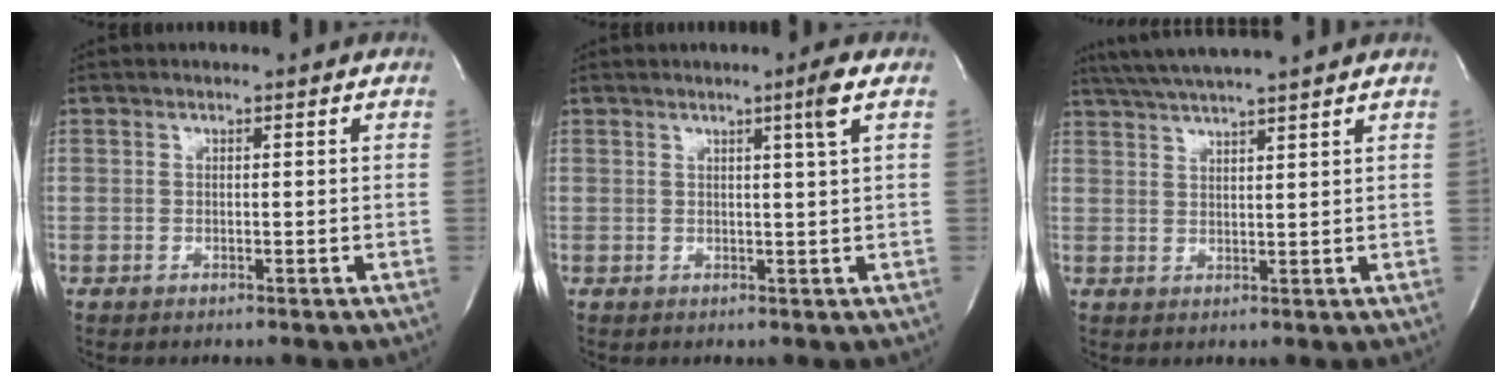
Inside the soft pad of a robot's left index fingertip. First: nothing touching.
{"total": 2.6, "force": [1.1, -1.0, 2.1], "torque": [-0.037, -0.008, 0.023]}
{"total": 9.1, "force": [8.0, -0.8, 4.3], "torque": [-0.078, 0.027, 0.124]}